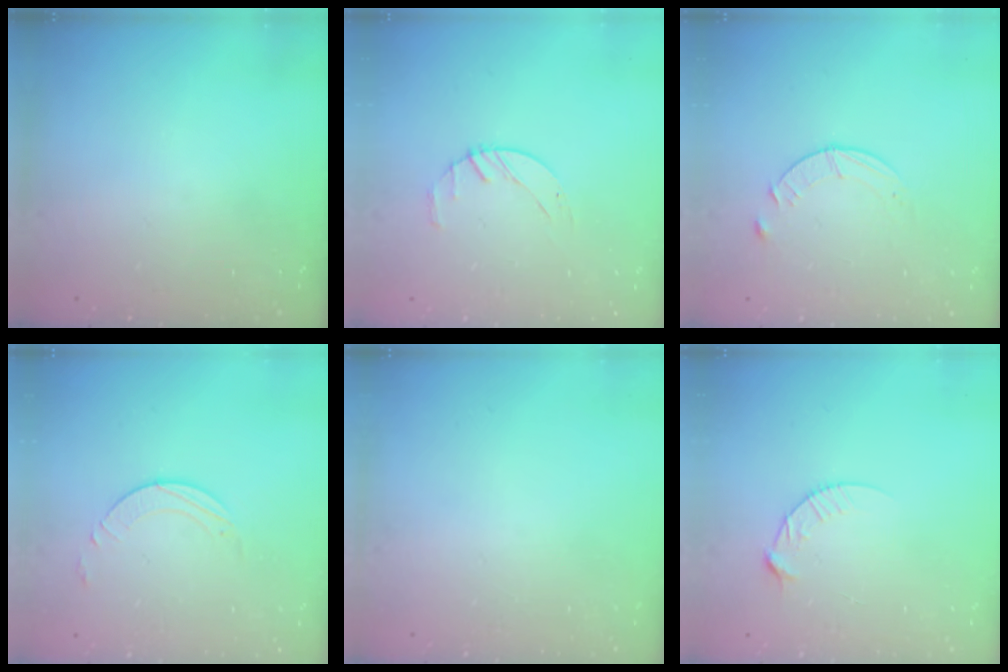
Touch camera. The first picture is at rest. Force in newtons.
{"total": 2.5, "press": 2.5, "slide": 0.4}
{"total": 5.6, "press": 5.6, "slide": 0.7}
{"total": 3.9, "press": 3.8, "slide": 0.5}
{"total": 0.0}
{"total": 6.6, "press": 6.6, "slide": 0.7}